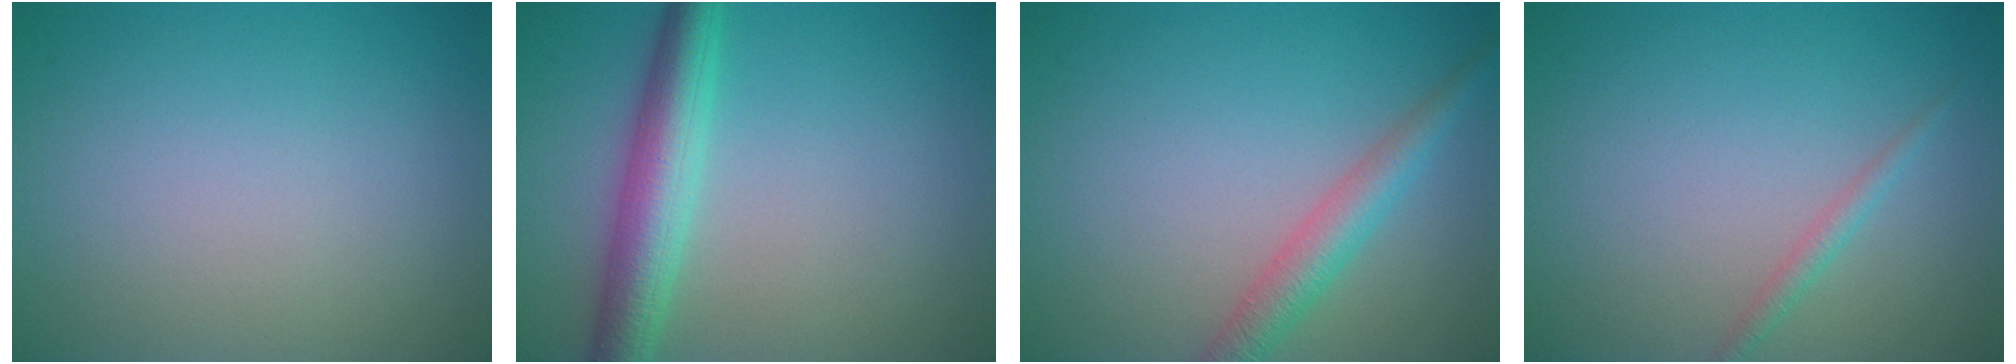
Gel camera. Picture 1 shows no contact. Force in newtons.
{"total": 4.9, "press": 4.9, "slide": 0.0}
{"total": 3.1, "press": 3.1, "slide": 0.1}
{"total": 1.1, "press": 1.1, "slide": 0.1}